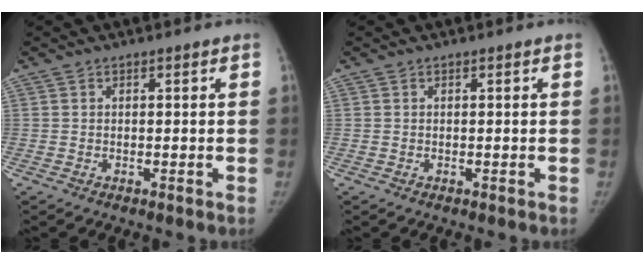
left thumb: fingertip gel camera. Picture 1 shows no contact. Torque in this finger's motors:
{"motor_torque": [0.00, 0.00, 0.07, -0.07, 0.00]}